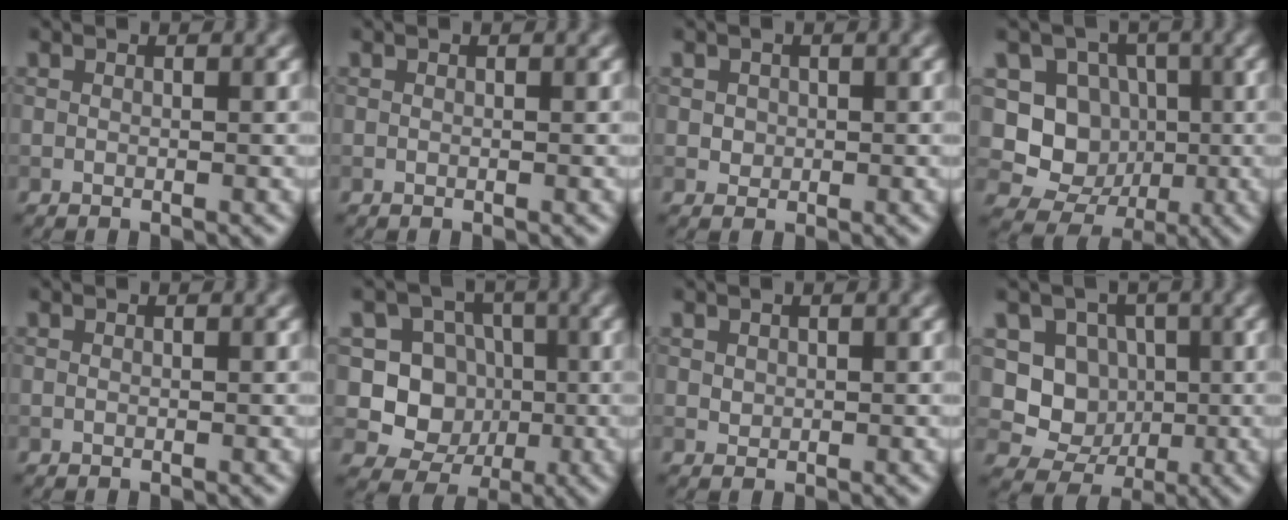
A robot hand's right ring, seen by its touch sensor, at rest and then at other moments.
{"total": 0.0}
{"total": 1.0, "force": [0.1, 1.0, 0.3], "torque": [0.001, -0.004, 0.005]}
{"total": 6.8, "force": [-0.5, 6.1, 2.9], "torque": [-0.033, -0.010, -0.024]}
{"total": 0.0}
{"total": 7.0, "force": [-0.3, 6.5, 2.7], "torque": [-0.024, -0.002, -0.028]}
{"total": 0.7, "force": [0.3, 0.6, 0.2], "torque": [-0.002, -0.003, 0.009]}
{"total": 5.4, "force": [0.0, 4.9, 2.3], "torque": [-0.028, -0.012, -0.007]}